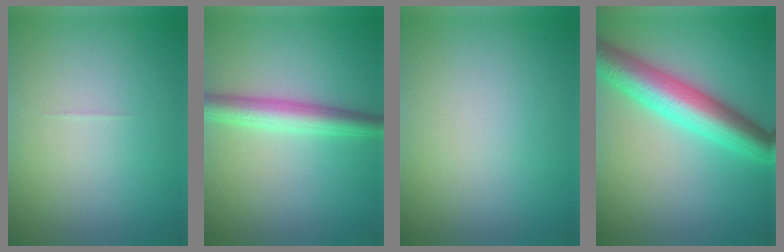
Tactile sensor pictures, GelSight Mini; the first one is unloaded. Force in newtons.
{"total": 4.0, "press": 4.0, "slide": 0.1}
{"total": 0.0}
{"total": 7.8, "press": 7.8, "slide": 0.1}